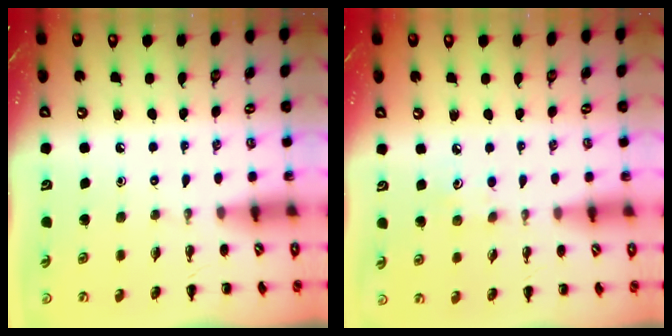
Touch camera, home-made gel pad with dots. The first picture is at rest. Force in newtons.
{"total": 4.1, "press": 4.0, "slide": 1.2}